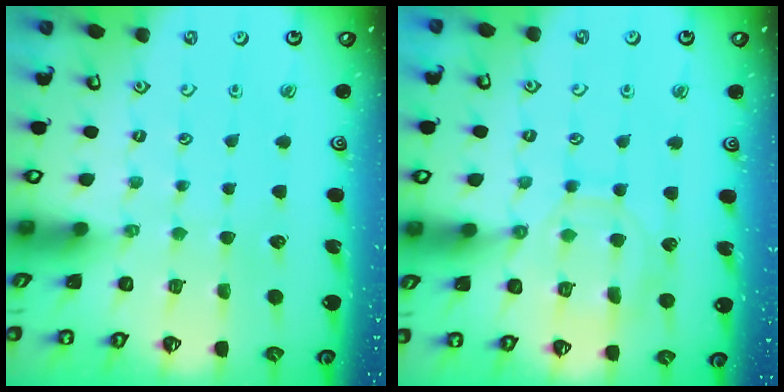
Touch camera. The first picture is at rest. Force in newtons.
{"total": 10.8, "press": 10.7, "slide": 1.0}